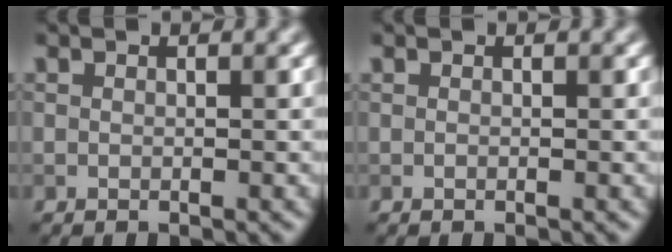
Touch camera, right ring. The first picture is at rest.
{"total": 0.0}